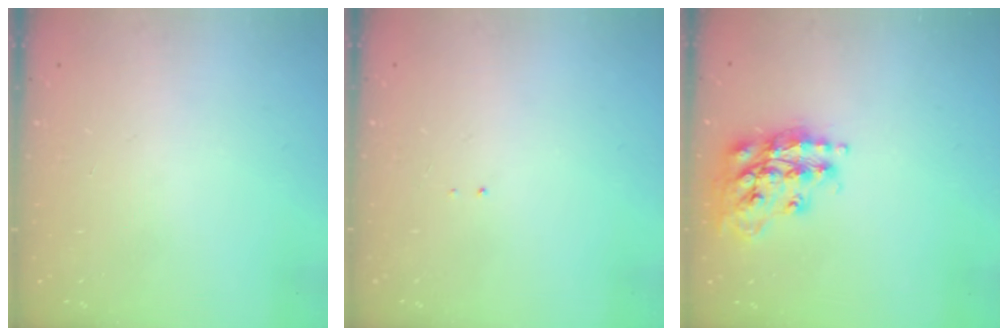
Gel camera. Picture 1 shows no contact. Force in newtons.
{"total": 0.6, "press": 0.6, "slide": 0.1}
{"total": 17.7, "press": 17.6, "slide": 1.4}